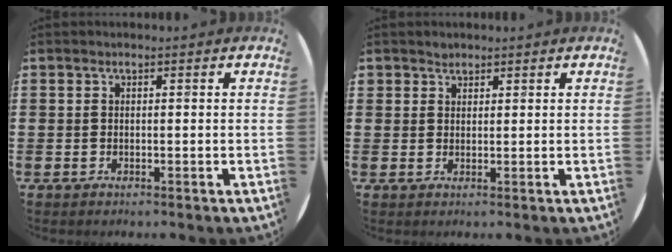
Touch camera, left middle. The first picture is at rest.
{"total": 1.4, "force": [1.3, 0.7, 0.0], "torque": [0.007, -0.002, 0.024]}